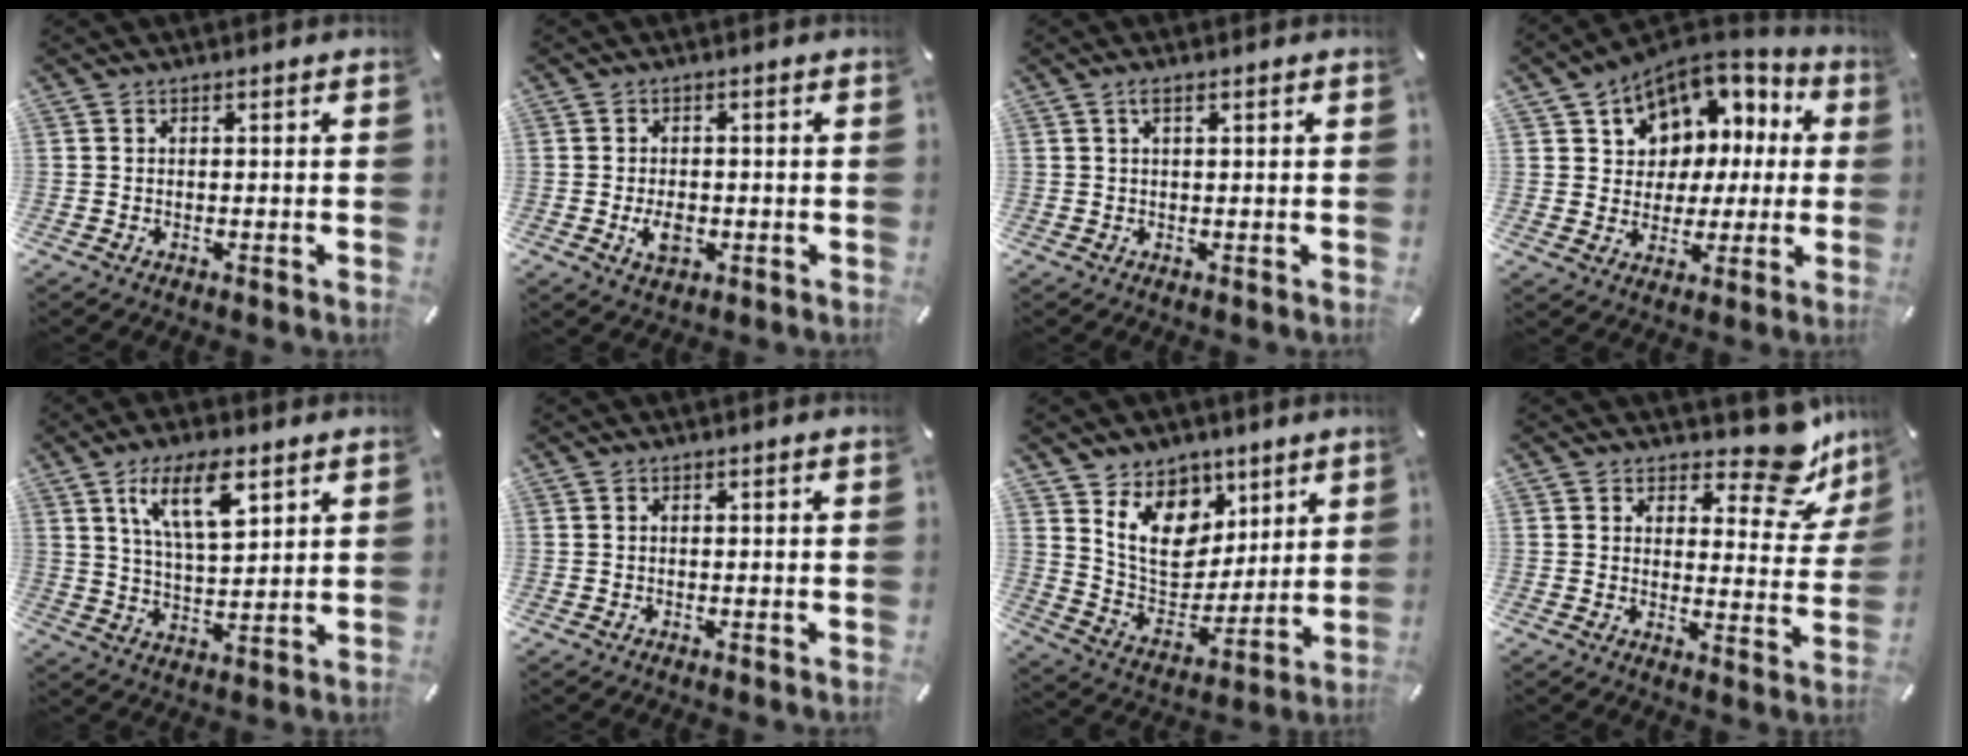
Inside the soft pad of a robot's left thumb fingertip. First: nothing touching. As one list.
[{"total": 4.4, "force": [-1.0, 3.0, 3.1], "torque": [-0.059, -0.002, -0.020]}, {"total": 1.7, "force": [0.7, 0.6, 1.4], "torque": [-0.030, 0.003, 0.011]}, {"total": 10.1, "force": [4.5, 8.8, 2.1], "torque": [-0.044, -0.043, 0.088]}, {"total": 12.2, "force": [6.8, 5.0, 8.8], "torque": [-0.170, -0.014, 0.118]}, {"total": 0.0}, {"total": 12.7, "force": [6.4, 10.0, 4.7], "torque": [-0.087, -0.049, 0.128]}, {"total": 12.2, "force": [9.3, 4.7, 6.3], "torque": [-0.070, -0.071, 0.158]}]